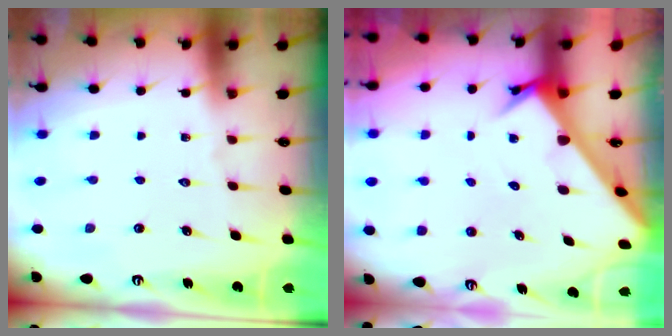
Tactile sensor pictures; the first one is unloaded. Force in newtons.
{"total": 3.5, "press": 3.5, "slide": 0.3}